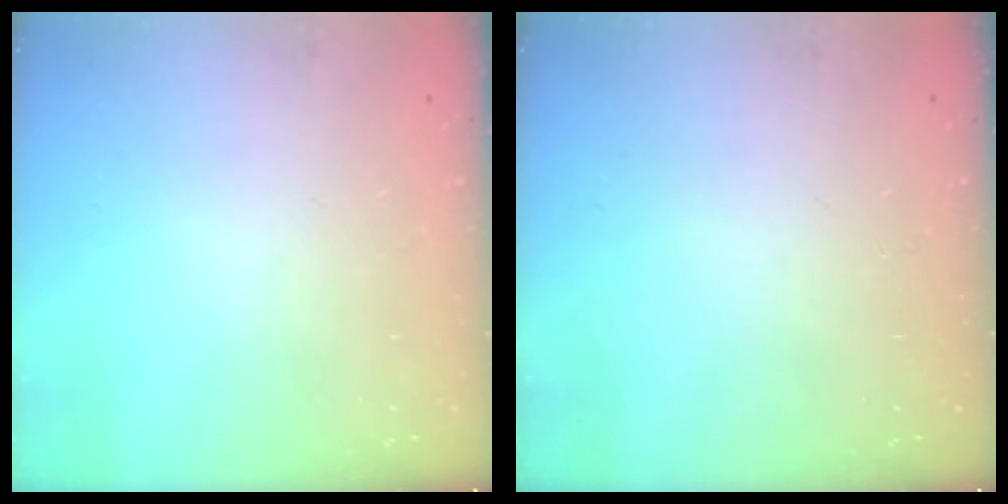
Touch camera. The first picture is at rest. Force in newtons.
{"total": 0.0}